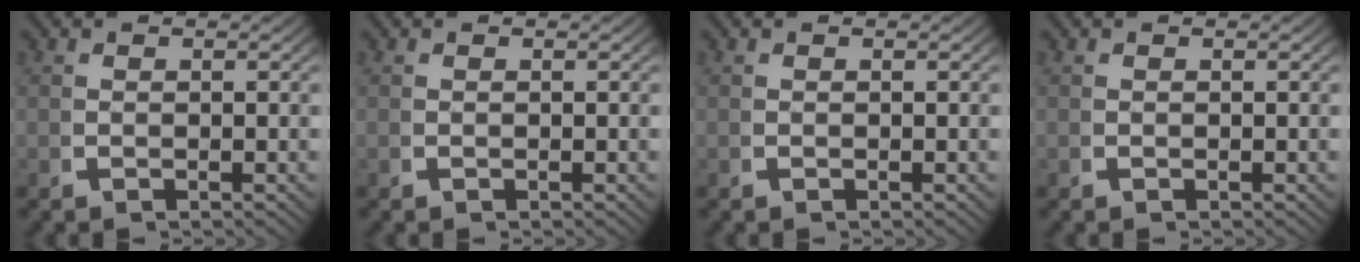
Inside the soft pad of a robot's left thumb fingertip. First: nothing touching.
{"total": 0.0}
{"total": 0.0}
{"total": 0.0}